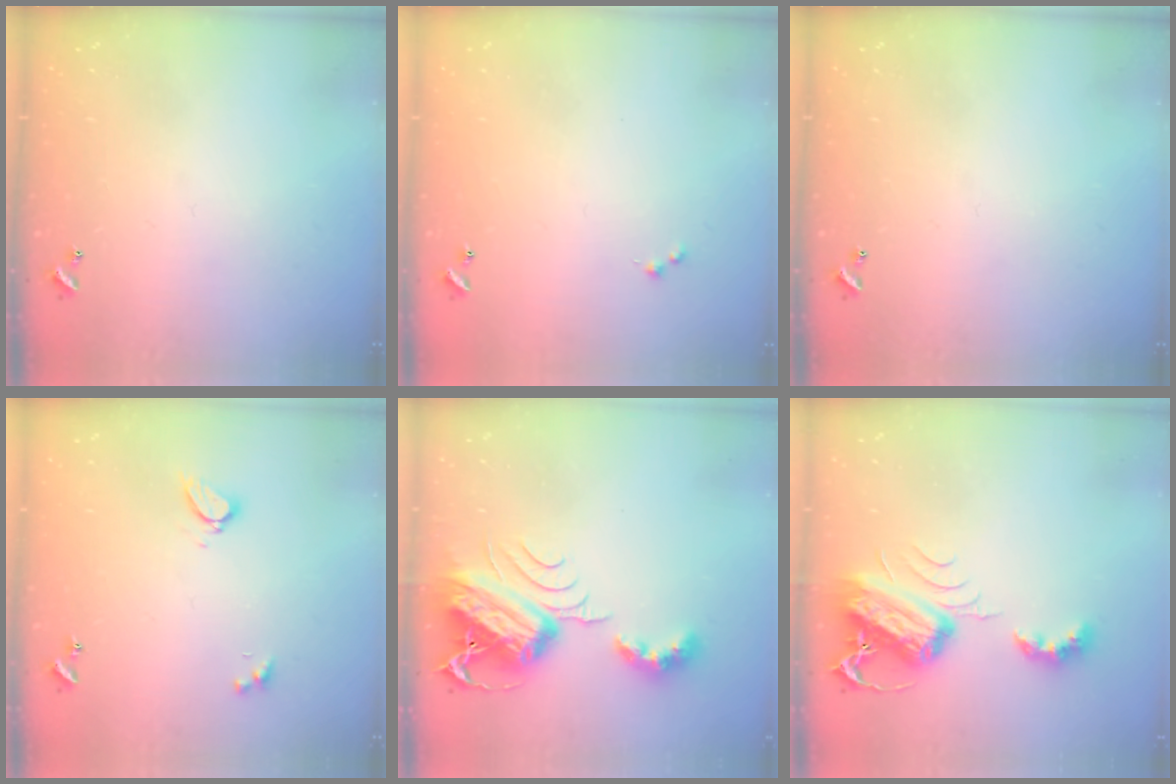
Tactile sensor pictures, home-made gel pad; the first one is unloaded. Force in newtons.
{"total": 0.0}
{"total": 0.0}
{"total": 3.6, "press": 3.6, "slide": 0.4}
{"total": 10.9, "press": 10.8, "slide": 1.3}
{"total": 8.0, "press": 7.9, "slide": 0.9}